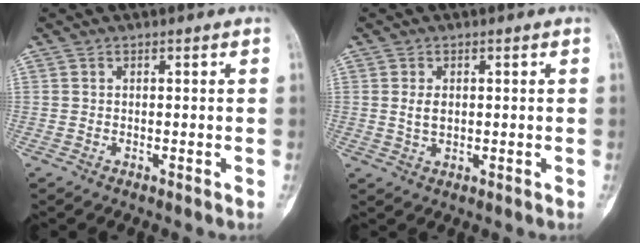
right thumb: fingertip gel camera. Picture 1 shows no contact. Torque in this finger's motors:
{"motor_torque": [0.77, 0.67, 0.44, -0.31, 0.02]}